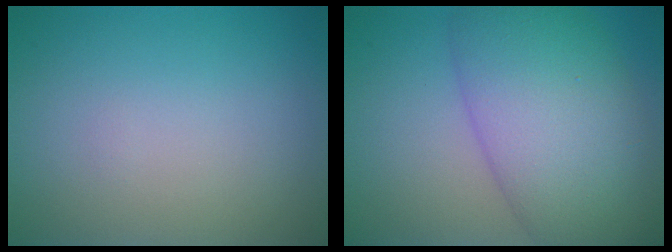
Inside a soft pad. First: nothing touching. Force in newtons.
{"total": 10.5, "press": 10.5, "slide": 0.3}